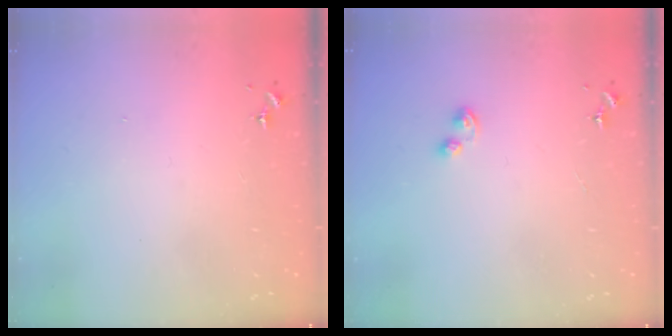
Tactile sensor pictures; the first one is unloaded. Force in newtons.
{"total": 3.3, "press": 3.2, "slide": 0.5}